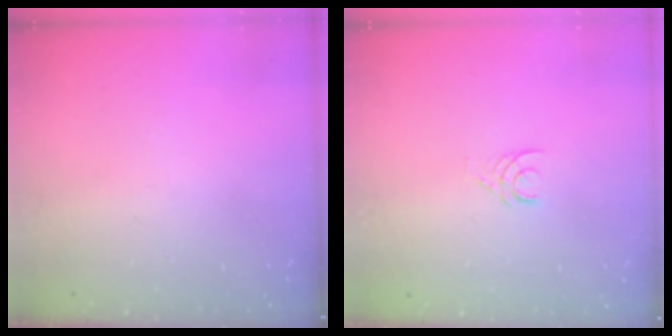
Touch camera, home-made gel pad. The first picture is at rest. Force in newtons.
{"total": 2.4, "press": 2.4, "slide": 0.2}